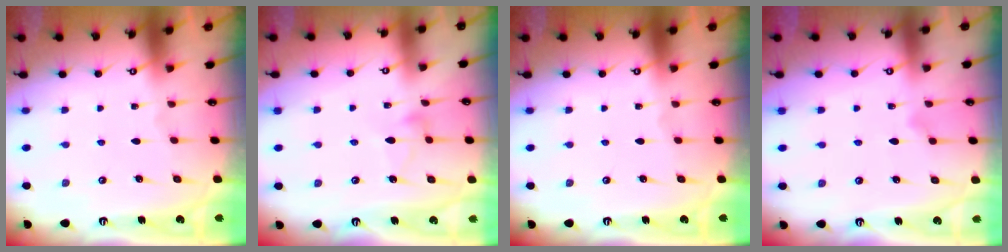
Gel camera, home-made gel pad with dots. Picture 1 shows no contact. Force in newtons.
{"total": 4.5, "press": 4.5, "slide": 0.3}
{"total": 0.0}
{"total": 7.1, "press": 7.0, "slide": 1.1}